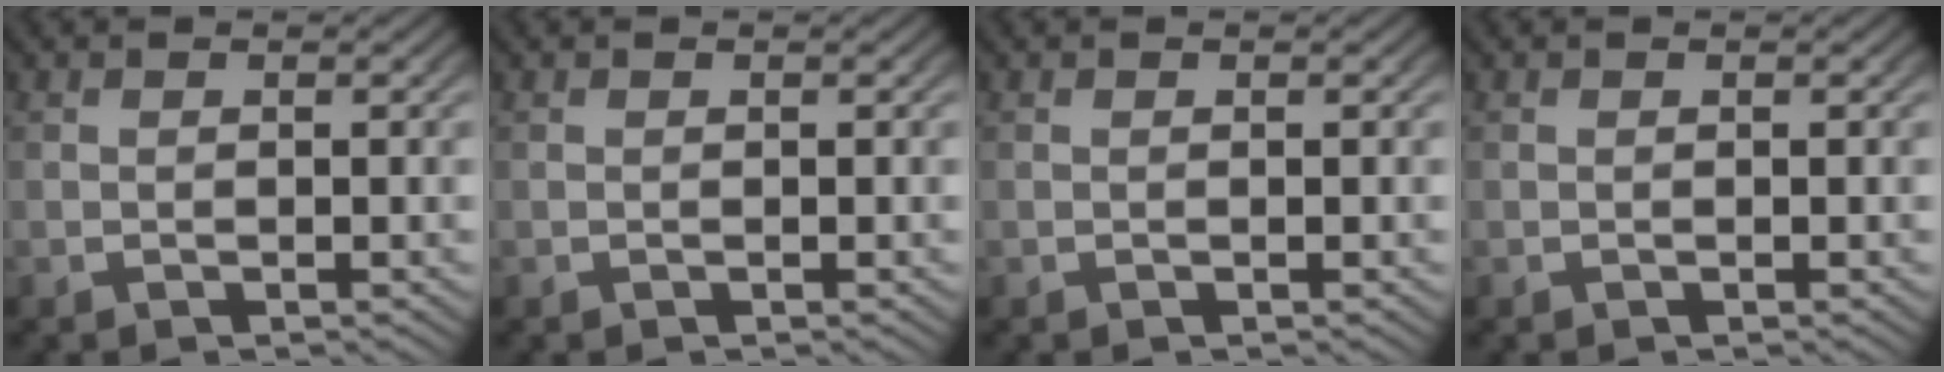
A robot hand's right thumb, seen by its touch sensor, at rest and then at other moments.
{"total": 0.0}
{"total": 0.0}
{"total": 0.0}